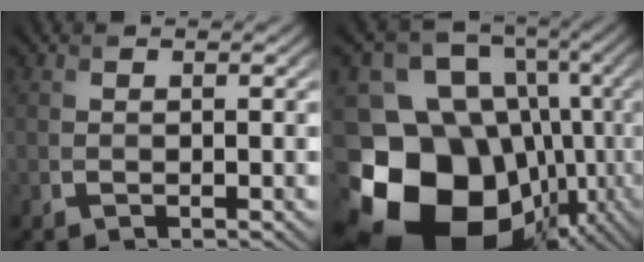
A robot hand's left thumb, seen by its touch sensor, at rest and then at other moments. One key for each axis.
{"total": 21.5, "fx": -7.5, "fy": 17.3, "fz": 10.3, "tx": -0.230, "ty": -0.020, "tz": -0.115}